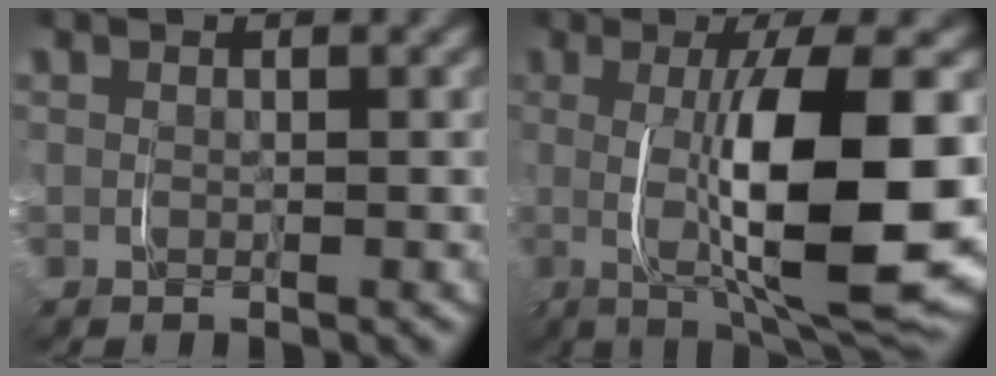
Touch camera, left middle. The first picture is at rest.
{"total": 12.1, "force": [-0.7, 3.0, 11.6], "torque": [-0.173, -0.004, -0.003]}